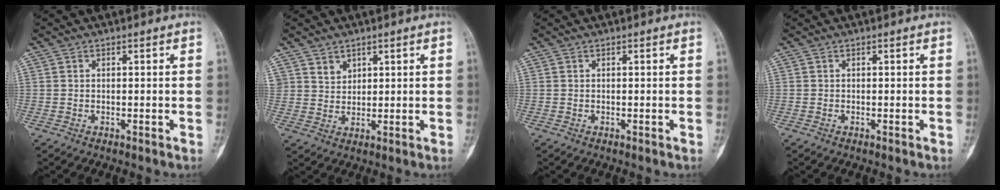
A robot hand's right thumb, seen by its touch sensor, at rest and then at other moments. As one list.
[{"total": 3.1, "force": [2.2, 2.2, 0.6], "torque": [0.009, -0.017, 0.042]}, {"total": 0.0}, {"total": 0.0}]